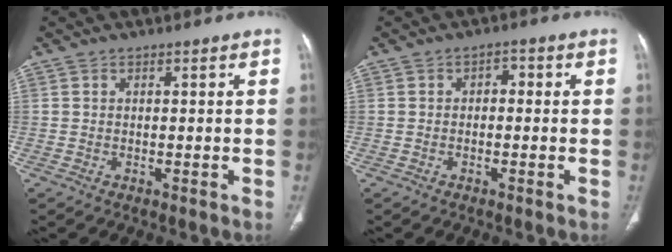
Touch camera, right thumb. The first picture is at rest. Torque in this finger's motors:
{"motor_torque": [-0.13, 0.43, 0.21, -0.26, -0.05]}